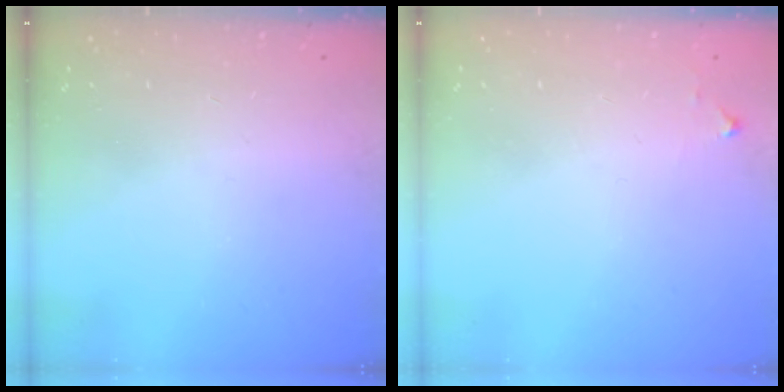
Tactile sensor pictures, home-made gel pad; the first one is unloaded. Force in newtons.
{"total": 5.0, "press": 5.0, "slide": 0.7}